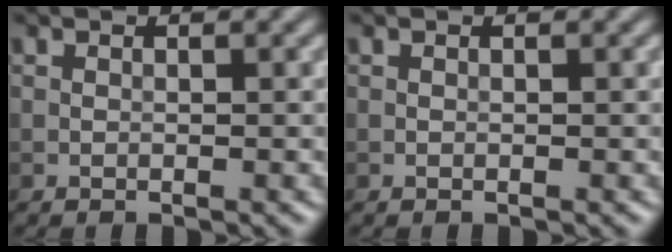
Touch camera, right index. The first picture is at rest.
{"total": 0.0}